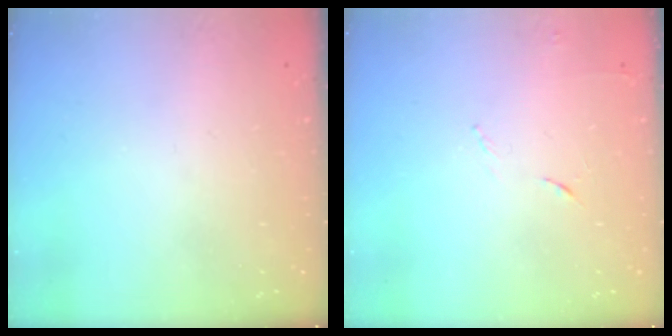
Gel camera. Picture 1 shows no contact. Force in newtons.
{"total": 4.8, "press": 4.7, "slide": 0.8}